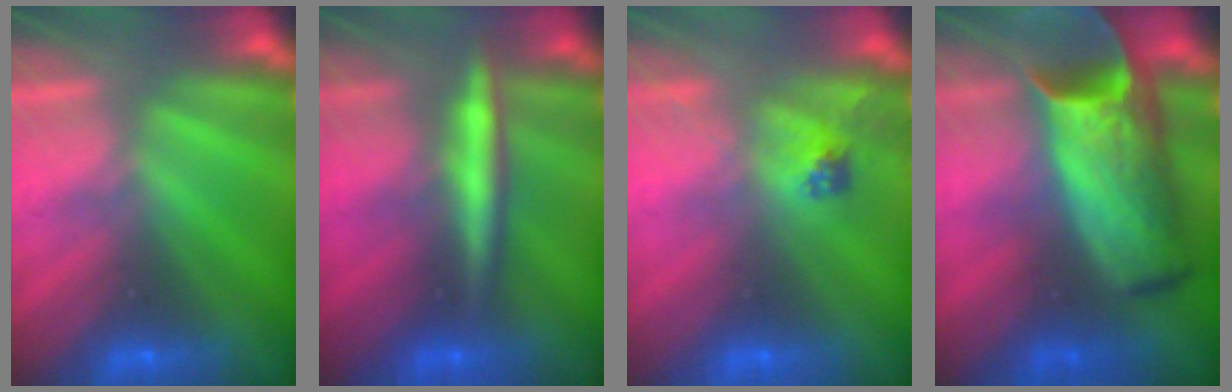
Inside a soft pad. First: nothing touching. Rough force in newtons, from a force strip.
{"total": 2.8}
{"total": 2.4}
{"total": 8.9}